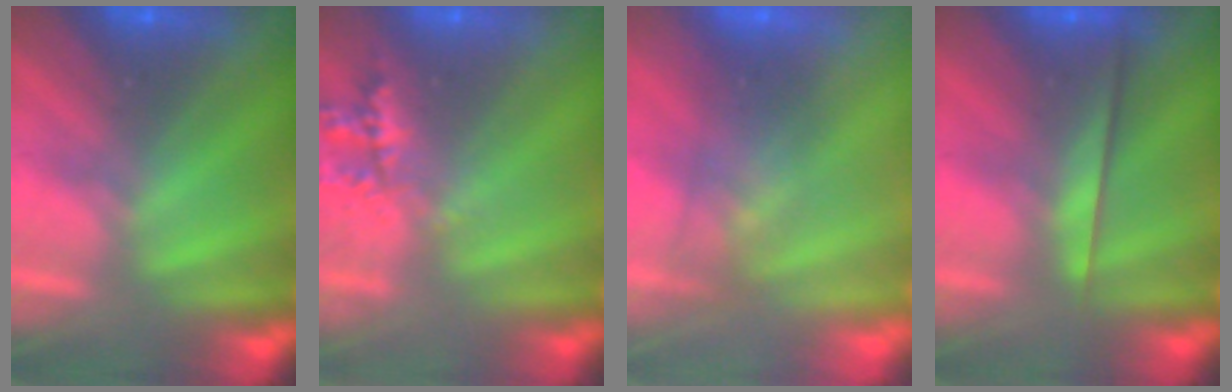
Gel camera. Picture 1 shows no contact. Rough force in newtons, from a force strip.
{"total": 2.3}
{"total": 2.7}
{"total": 2.3}